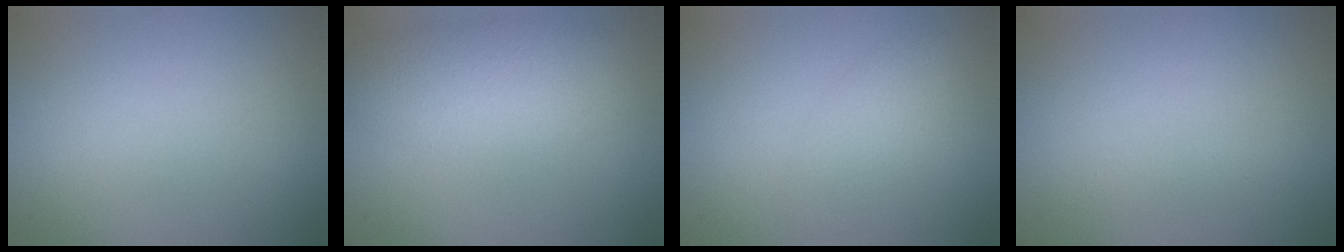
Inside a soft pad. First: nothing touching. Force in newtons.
{"total": 5.0, "press": 5.0, "slide": 0.3}
{"total": 2.3, "press": 2.3, "slide": 0.0}
{"total": 0.6, "press": 0.6, "slide": 0.0}